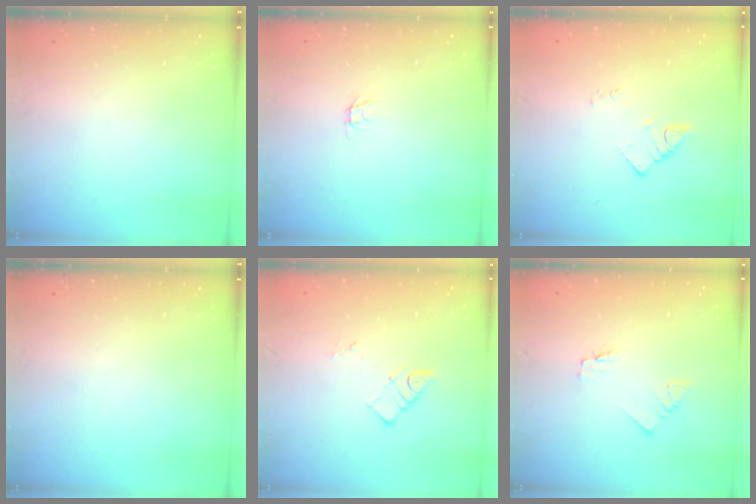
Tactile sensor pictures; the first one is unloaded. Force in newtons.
{"total": 1.8, "press": 1.8, "slide": 0.1}
{"total": 2.7, "press": 2.7, "slide": 0.4}
{"total": 0.0}
{"total": 3.6, "press": 3.6, "slide": 0.3}
{"total": 1.2, "press": 1.2, "slide": 0.1}